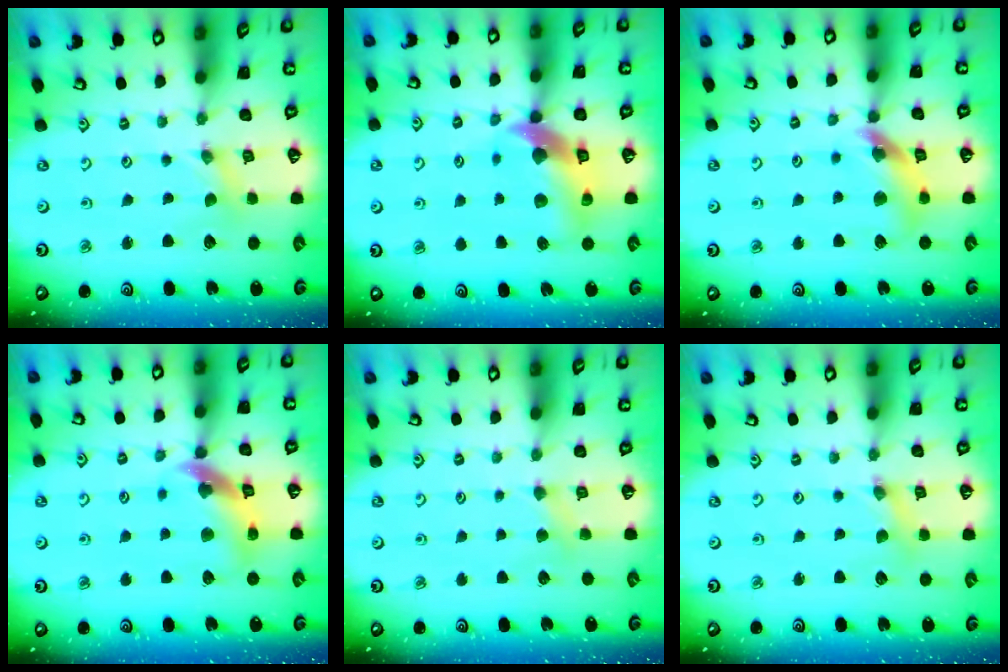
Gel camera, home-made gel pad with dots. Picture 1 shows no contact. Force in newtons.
{"total": 12.4, "press": 12.2, "slide": 1.9}
{"total": 13.3, "press": 13.2, "slide": 1.6}
{"total": 12.8, "press": 12.6, "slide": 1.7}
{"total": 3.5, "press": 3.5, "slide": 0.4}
{"total": 1.9, "press": 1.9, "slide": 0.3}